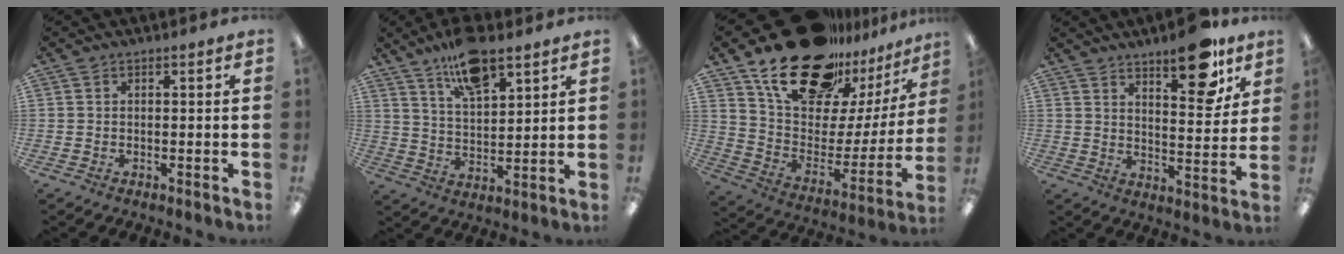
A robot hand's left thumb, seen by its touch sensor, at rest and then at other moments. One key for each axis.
{"total": 12.2, "fx": 8.8, "fy": 4.5, "fz": 7.1, "tx": -0.120, "ty": -0.040, "tz": 0.157}
{"total": 26.2, "fx": 19.2, "fy": 13.0, "fz": 12.0, "tx": -0.197, "ty": -0.108, "tz": 0.346}
{"total": 14.0, "fx": 10.1, "fy": 4.8, "fz": 8.3, "tx": -0.092, "ty": -0.069, "tz": 0.165}